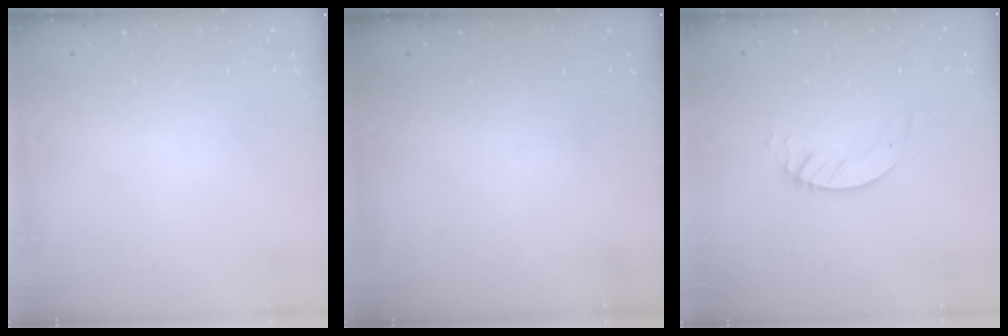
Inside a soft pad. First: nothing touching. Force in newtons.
{"total": 0.0}
{"total": 3.0, "press": 3.0, "slide": 0.2}